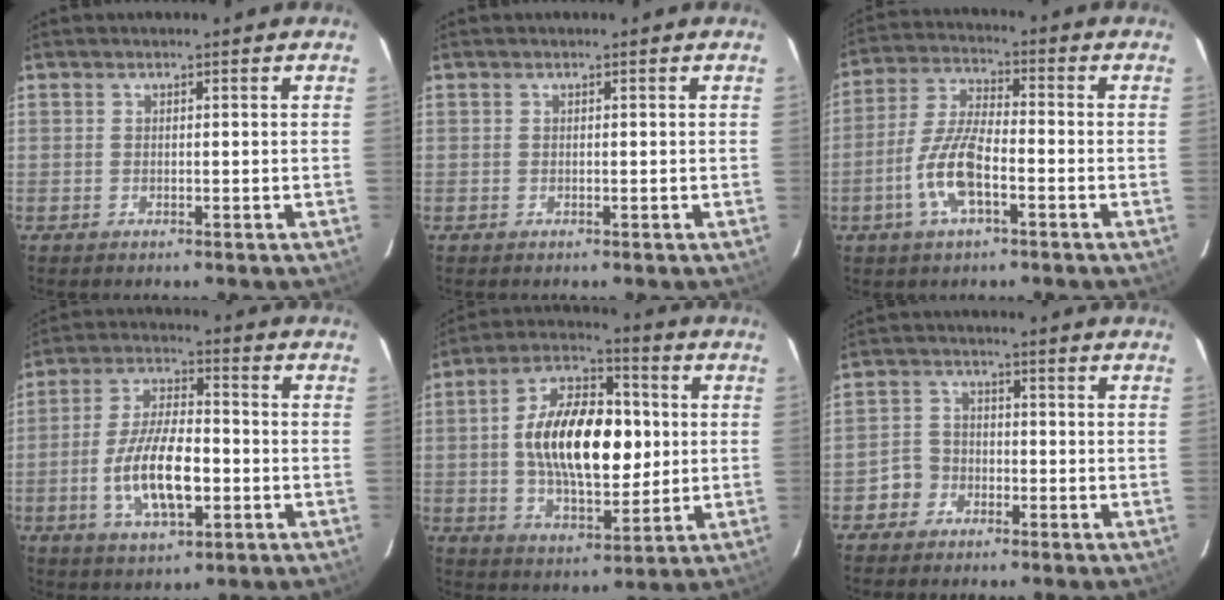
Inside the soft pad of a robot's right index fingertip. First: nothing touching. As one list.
[{"total": 0.0}, {"total": 10.0, "force": [-3.9, 3.2, 8.7], "torque": [-0.186, 0.001, -0.077]}, {"total": 12.8, "force": [-3.3, 5.3, 11.2], "torque": [-0.225, -0.004, -0.054]}, {"total": 18.5, "force": [1.1, 9.6, 15.7], "torque": [-0.271, 0.022, 0.021]}, {"total": 4.3, "force": [-2.6, 3.5, 0.2], "torque": [-0.008, 0.016, -0.050]}]